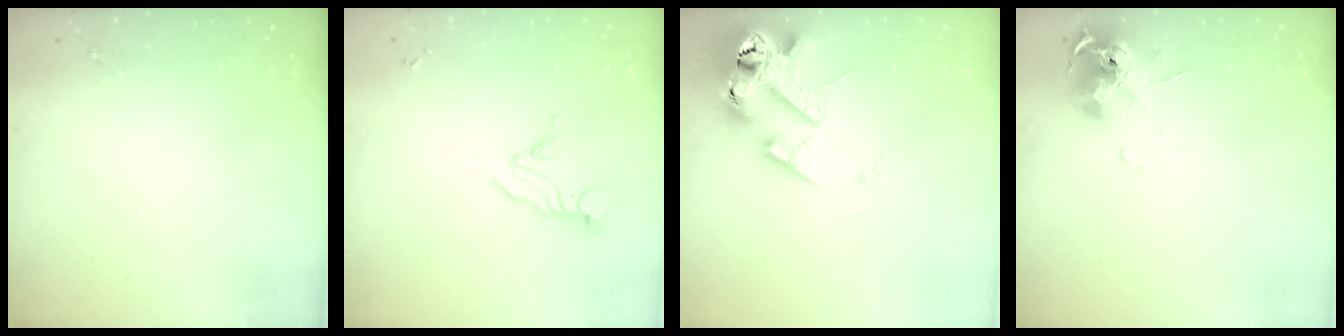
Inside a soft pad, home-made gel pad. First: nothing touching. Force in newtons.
{"total": 9.9, "press": 9.8, "slide": 0.8}
{"total": 18.8, "press": 18.6, "slide": 2.9}
{"total": 12.9, "press": 12.9, "slide": 1.4}